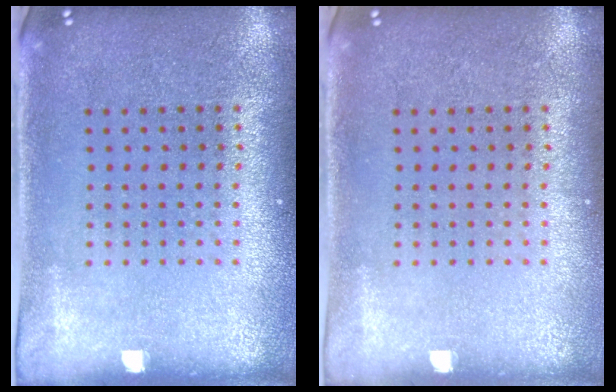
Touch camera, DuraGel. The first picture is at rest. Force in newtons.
{"total": 0.0}